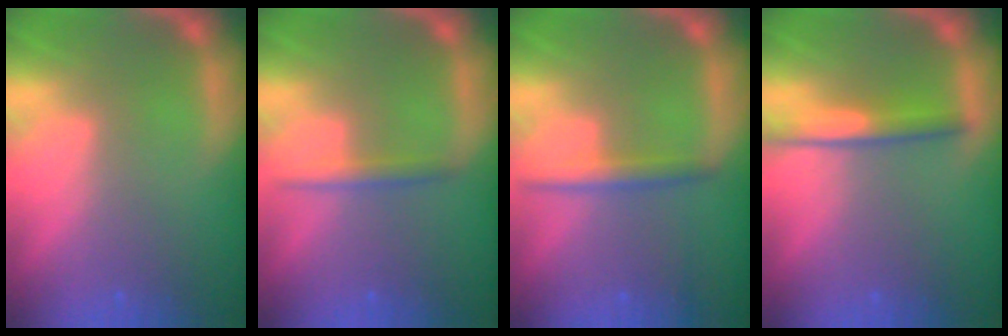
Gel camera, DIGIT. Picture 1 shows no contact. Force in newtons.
{"total": 1.9}
{"total": 2.4}
{"total": 3.0}